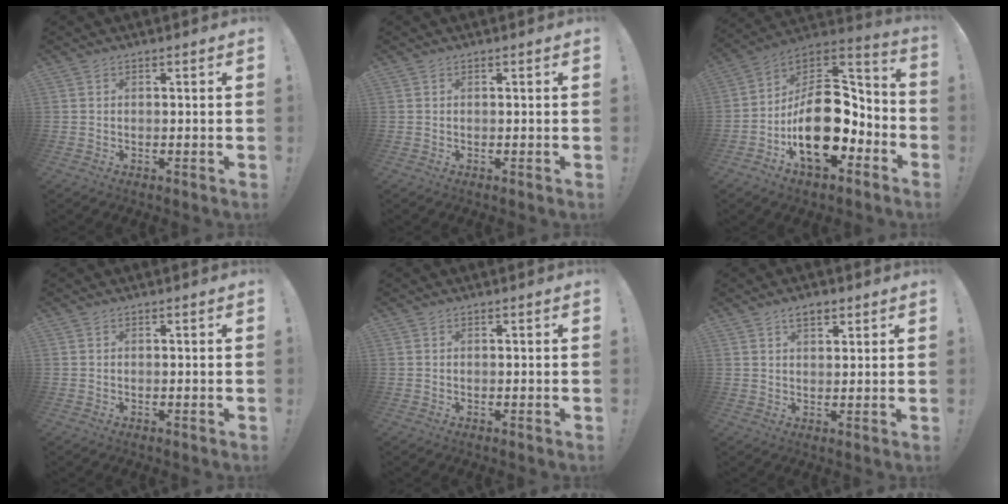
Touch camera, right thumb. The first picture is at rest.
{"total": 0.0}
{"total": 22.2, "force": [-4.6, 13.9, 16.7], "torque": [-0.255, 0.020, -0.062]}
{"total": 0.0}
{"total": 0.0}
{"total": 4.2, "force": [2.5, 2.2, 2.4], "torque": [-0.034, -0.006, 0.043]}